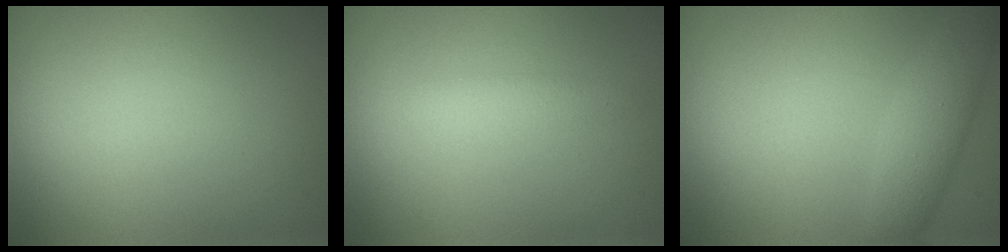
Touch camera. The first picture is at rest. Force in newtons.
{"total": 1.6, "press": 1.6, "slide": 0.0}
{"total": 3.1, "press": 3.1, "slide": 0.1}